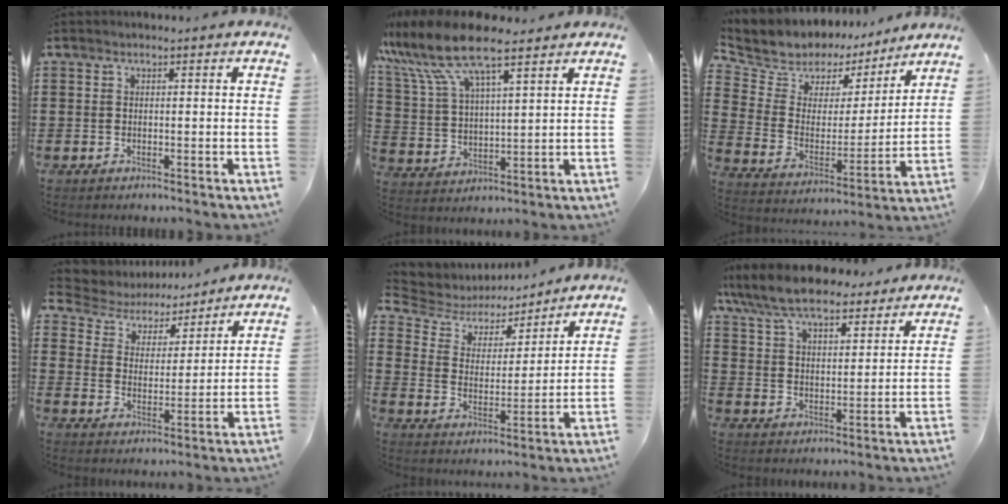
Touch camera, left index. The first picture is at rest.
{"total": 11.0, "force": [8.5, 3.0, 6.3], "torque": [-0.151, -0.018, 0.154]}
{"total": 7.0, "force": [6.0, 3.7, -0.1], "torque": [-0.049, -0.049, 0.106]}
{"total": 4.9, "force": [4.6, 1.5, 0.4], "torque": [-0.039, -0.031, 0.076]}
{"total": 5.5, "force": [5.0, 2.0, 1.1], "torque": [-0.055, -0.029, 0.082]}
{"total": 9.2, "force": [8.1, 2.4, 3.6], "torque": [-0.102, -0.024, 0.149]}